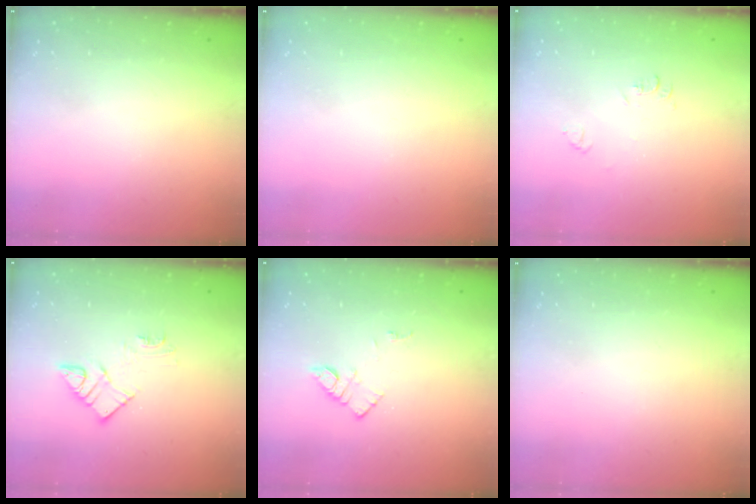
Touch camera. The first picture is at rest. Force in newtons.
{"total": 0.0}
{"total": 4.9, "press": 4.9, "slide": 0.7}
{"total": 9.7, "press": 9.6, "slide": 0.6}
{"total": 5.8, "press": 5.8, "slide": 0.6}
{"total": 0.0}